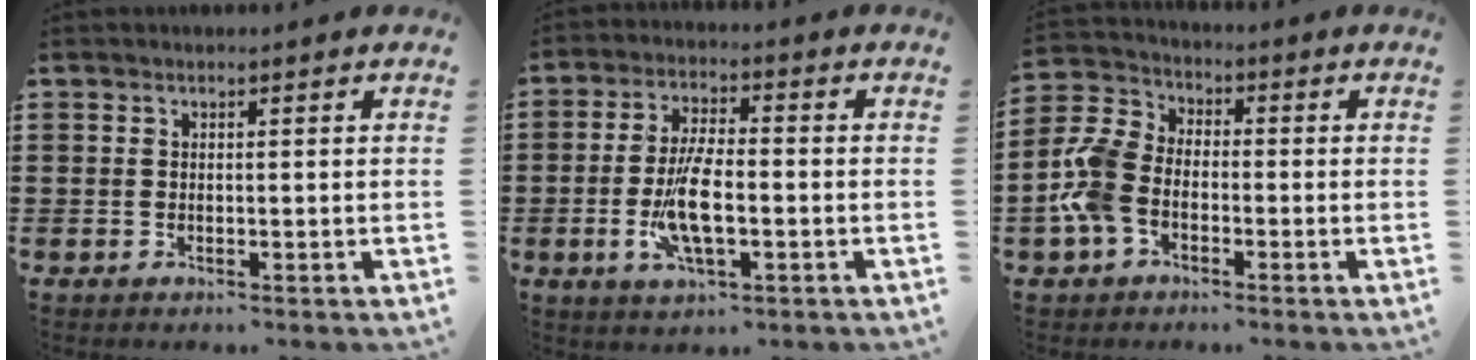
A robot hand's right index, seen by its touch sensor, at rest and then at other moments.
{"total": 8.6, "force": [-1.9, 2.8, 7.9], "torque": [-0.172, -0.012, -0.038]}
{"total": 7.4, "force": [-2.5, 5.0, 4.8], "torque": [-0.144, 0.001, -0.061]}